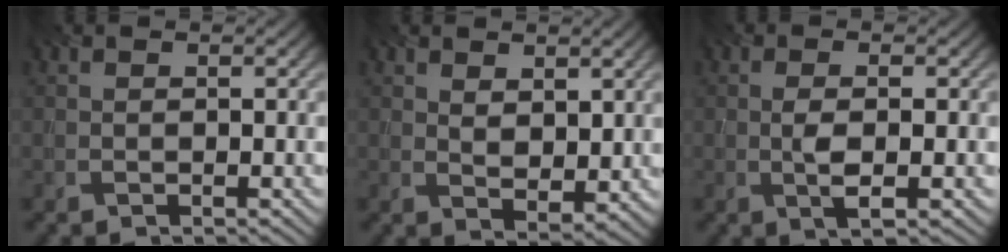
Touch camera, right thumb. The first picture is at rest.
{"total": 3.2, "force": [1.8, 1.7, 1.9], "torque": [-0.045, -0.011, 0.037]}
{"total": 2.8, "force": [-0.4, 0.9, 2.6], "torque": [-0.057, -0.003, -0.006]}